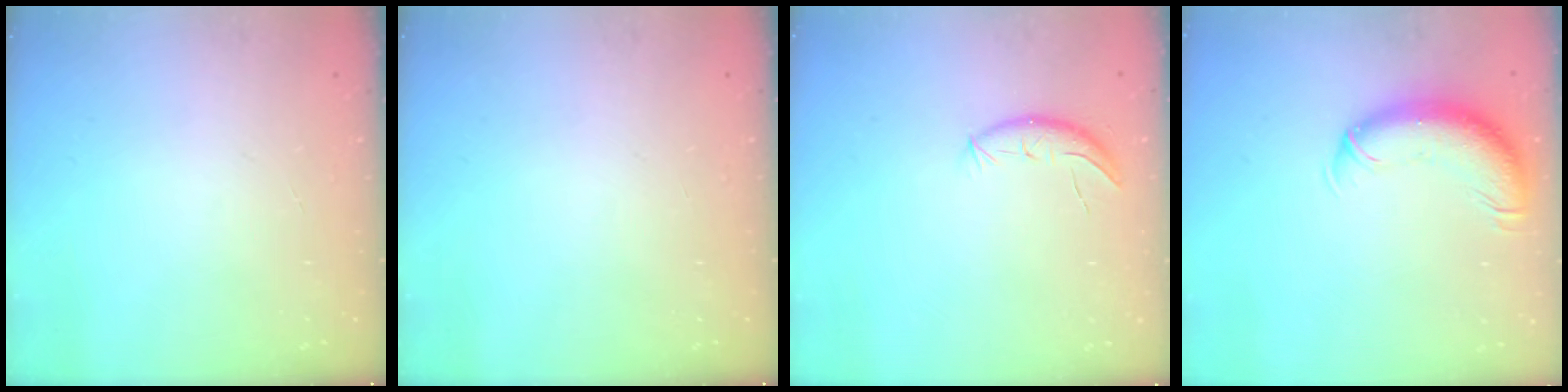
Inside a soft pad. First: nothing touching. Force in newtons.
{"total": 0.0}
{"total": 8.1, "press": 7.9, "slide": 1.9}
{"total": 11.1, "press": 10.7, "slide": 2.7}